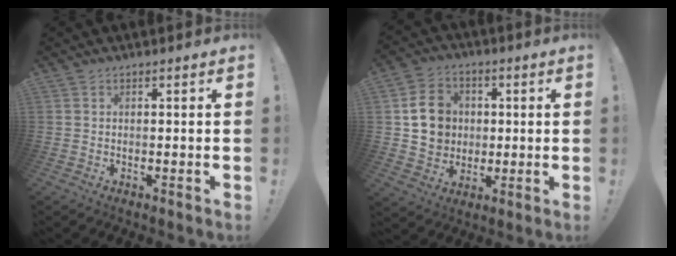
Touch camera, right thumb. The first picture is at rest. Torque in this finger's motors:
{"motor_torque": [-0.03, 0.35, 0.04, 0.06, 0.03]}